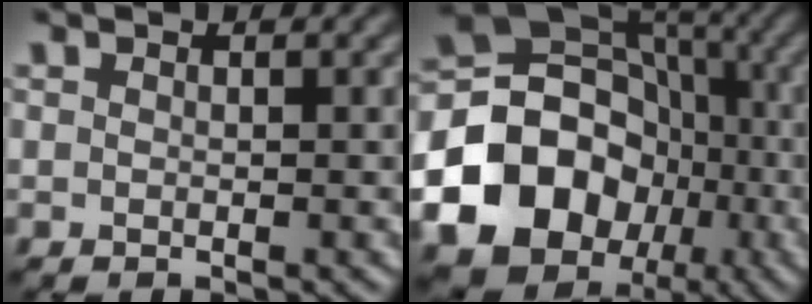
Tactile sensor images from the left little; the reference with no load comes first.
{"total": 20.4, "force": [-6.7, 17.6, 7.7], "torque": [-0.151, -0.033, -0.127]}